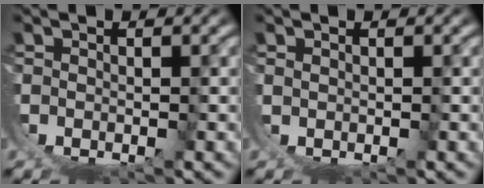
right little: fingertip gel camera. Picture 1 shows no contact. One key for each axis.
{"total": 1.1, "fx": 0.7, "fy": -0.8, "fz": -0.3, "tx": 0.010, "ty": 0.003, "tz": 0.017}